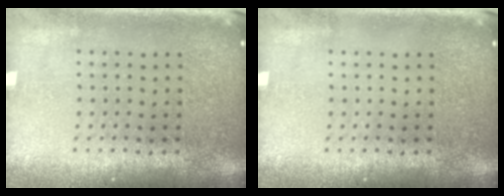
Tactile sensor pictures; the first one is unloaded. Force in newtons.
{"total": 0.0}